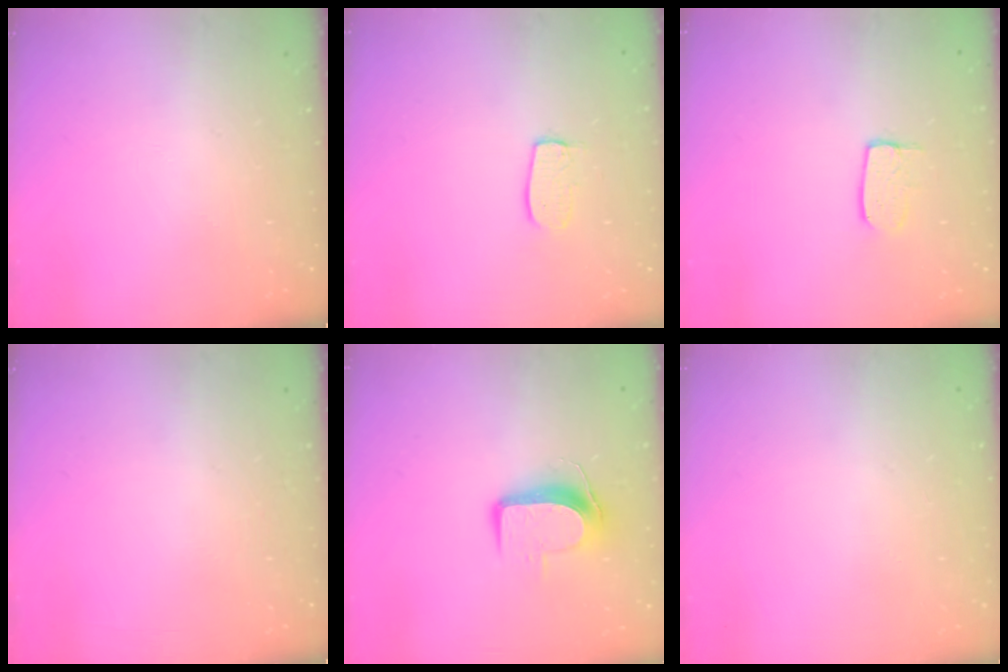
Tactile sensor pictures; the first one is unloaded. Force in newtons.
{"total": 7.1, "press": 7.1, "slide": 0.3}
{"total": 5.5, "press": 5.5, "slide": 0.3}
{"total": 0.0}
{"total": 8.8, "press": 8.7, "slide": 1.0}
{"total": 0.0}